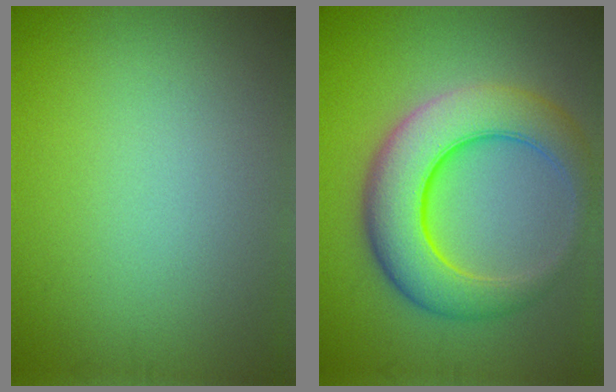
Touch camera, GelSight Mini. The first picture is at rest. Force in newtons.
{"total": 8.6, "press": 8.6, "slide": 0.2}